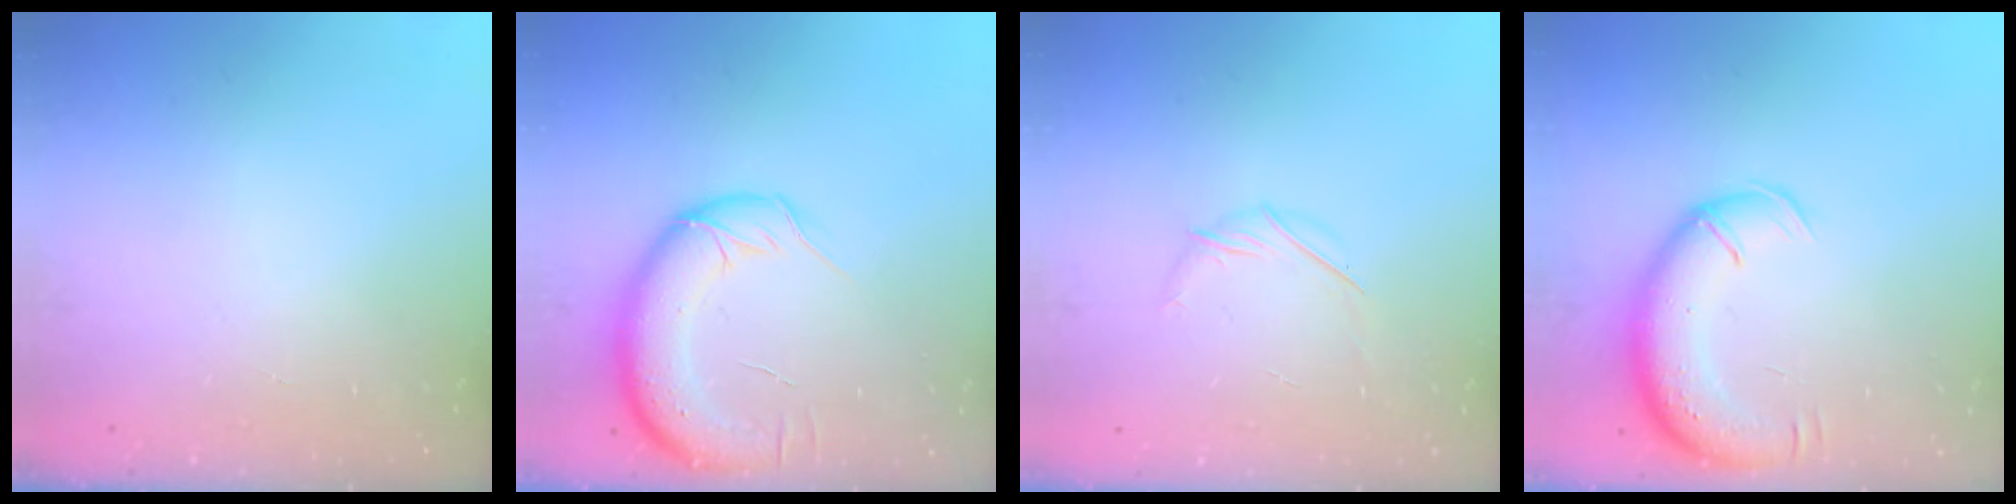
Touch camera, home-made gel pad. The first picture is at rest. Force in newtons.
{"total": 14.6, "press": 14.3, "slide": 3.1}
{"total": 4.8, "press": 4.7, "slide": 1.1}
{"total": 13.4, "press": 12.9, "slide": 3.5}